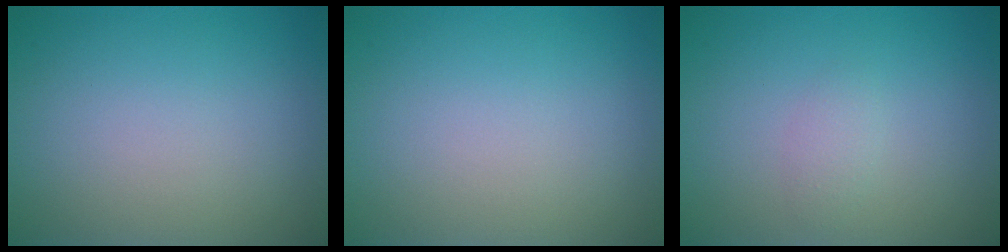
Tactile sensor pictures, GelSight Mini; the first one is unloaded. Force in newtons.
{"total": 0.0}
{"total": 1.0, "press": 1.0, "slide": 0.1}